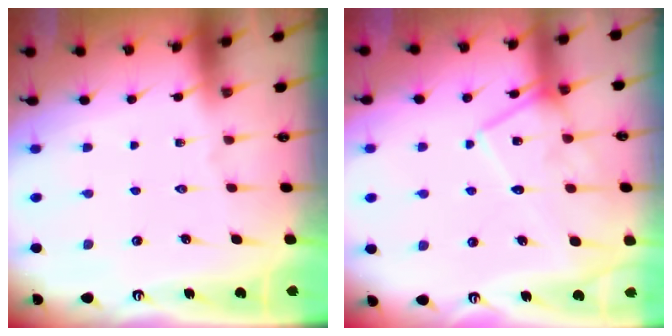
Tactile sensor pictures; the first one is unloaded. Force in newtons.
{"total": 13.7, "press": 13.7, "slide": 1.0}